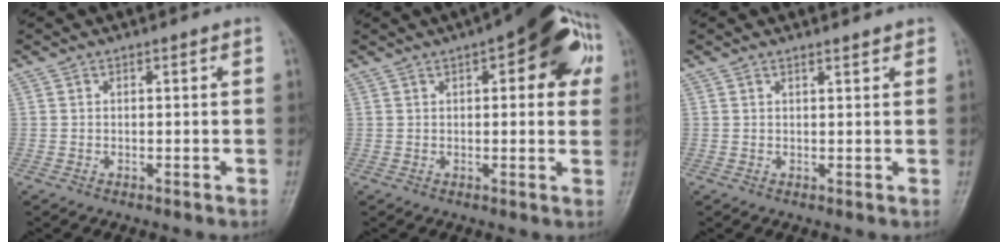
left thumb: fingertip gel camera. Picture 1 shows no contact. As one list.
[{"total": 14.8, "force": [5.5, 5.8, 12.5], "torque": [-0.123, 0.007, 0.060]}, {"total": 1.5, "force": [1.3, 0.4, 0.7], "torque": [-0.008, -0.007, 0.017]}]